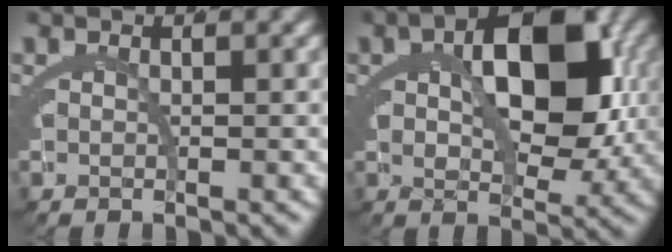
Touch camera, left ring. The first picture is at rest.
{"total": 10.3, "force": [1.1, 6.3, 8.2], "torque": [-0.126, -0.007, 0.018]}